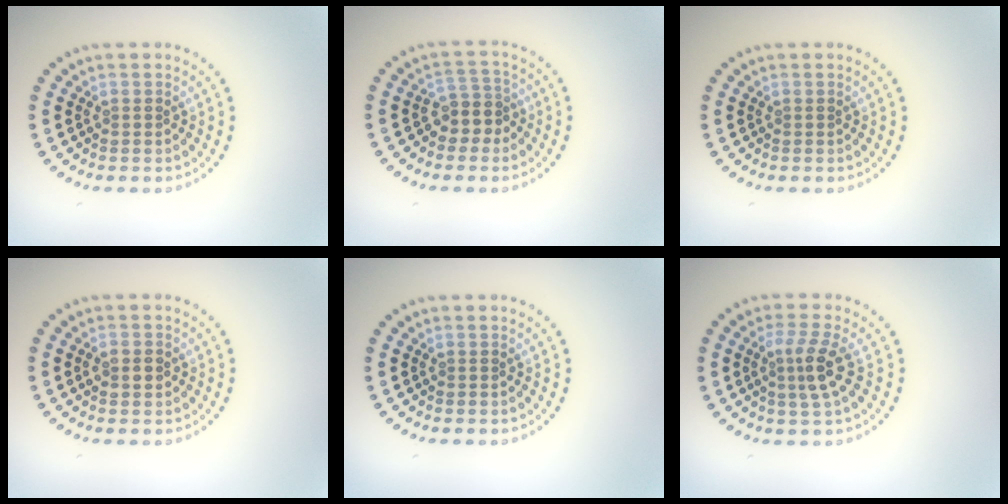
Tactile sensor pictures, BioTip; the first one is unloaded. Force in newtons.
{"total": 2.6, "press": 2.2, "slide": 1.5}
{"total": 0.0}
{"total": 1.9, "press": 1.9, "slide": 0.1}
{"total": 0.0}
{"total": 2.9, "press": 2.5, "slide": 1.4}